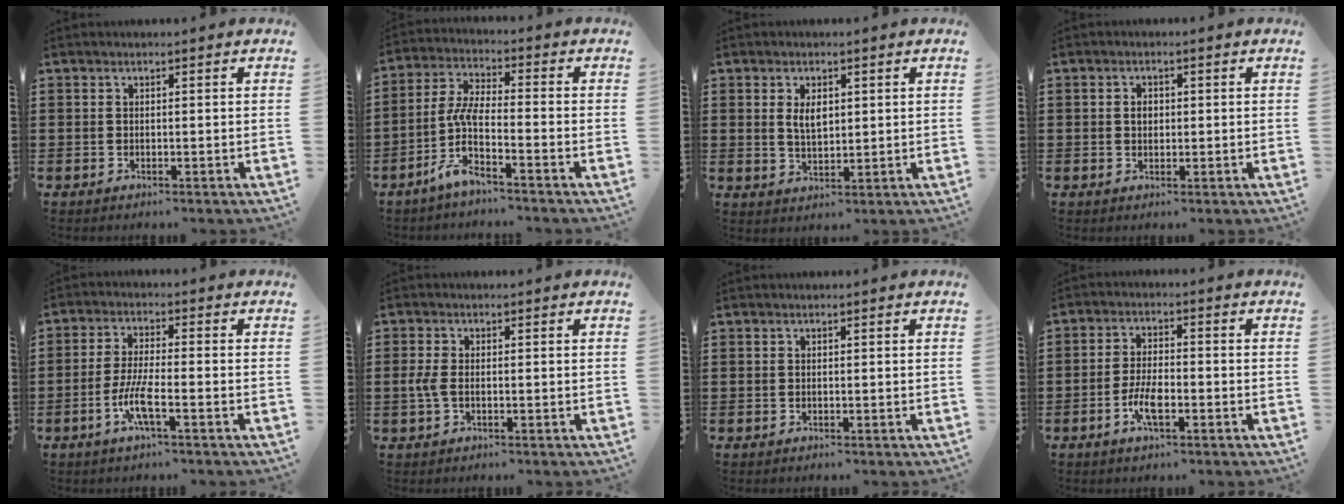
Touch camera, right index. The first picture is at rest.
{"total": 6.1, "force": [-3.5, 0.9, 4.9], "torque": [-0.130, -0.018, -0.078]}
{"total": 3.5, "force": [1.1, 1.8, 2.8], "torque": [-0.050, 0.004, 0.017]}
{"total": 1.8, "force": [0.3, 1.3, 1.2], "torque": [-0.025, 0.008, 0.005]}
{"total": 5.7, "force": [-2.7, 0.8, 5.0], "torque": [-0.109, -0.012, -0.055]}
{"total": 2.2, "force": [-0.4, 1.0, 1.9], "torque": [-0.058, -0.007, -0.014]}
{"total": 0.0}
{"total": 5.1, "force": [-2.0, 1.7, 4.4], "torque": [-0.100, -0.002, -0.045]}